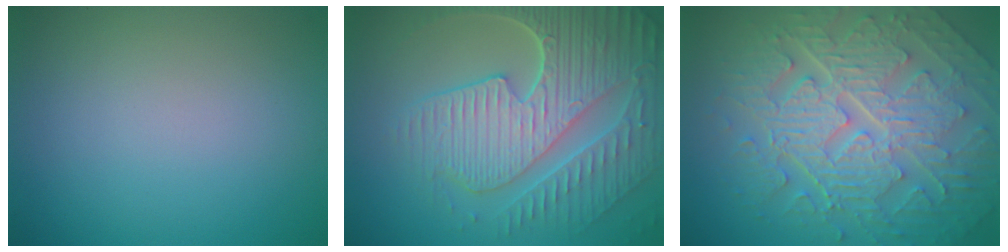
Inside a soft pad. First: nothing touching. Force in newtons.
{"total": 9.1, "press": 6.5, "slide": 6.3}
{"total": 9.9, "press": 6.7, "slide": 7.3}